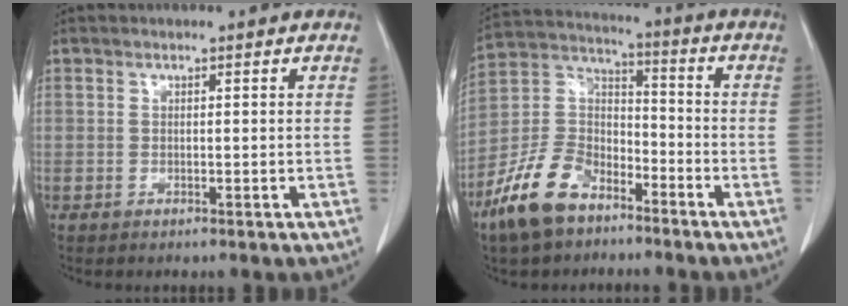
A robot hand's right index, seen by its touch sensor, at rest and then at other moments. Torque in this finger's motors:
{"motor_torque": [0.02, -0.33, -0.13, -0.21]}